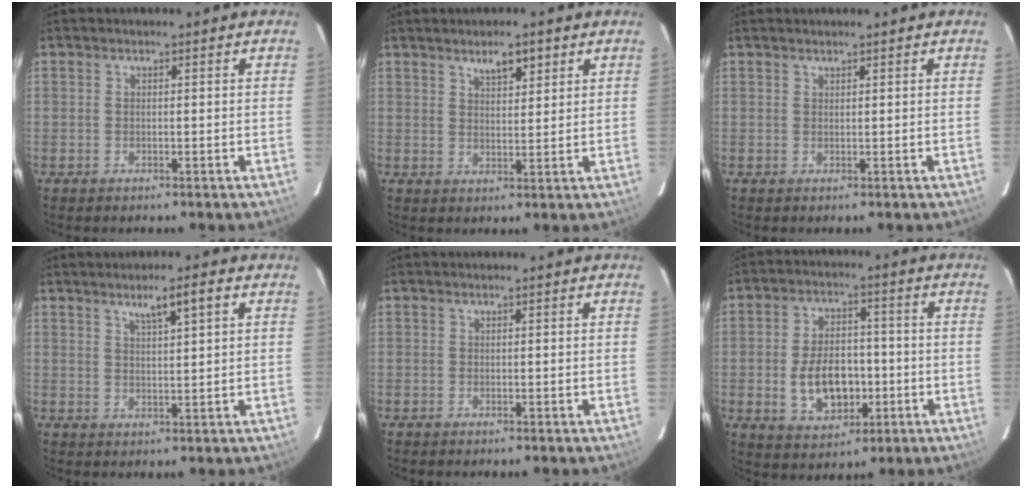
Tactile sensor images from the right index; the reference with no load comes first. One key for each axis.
{"total": 4.5, "fx": 3.0, "fy": 1.6, "fz": 3.0, "tx": -0.047, "ty": 0.005, "tz": 0.052}
{"total": 0.6, "fx": 0.6, "fy": 0.1, "fz": 0.1, "tx": -0.003, "ty": 0.002, "tz": 0.012}
{"total": 4.4, "fx": 2.3, "fy": 0.2, "fz": 3.7, "tx": -0.063, "ty": 0.004, "tz": 0.042}
{"total": 0.0}
{"total": 10.9, "fx": -2.3, "fy": 6.9, "fz": 8.1, "tx": -0.162, "ty": 0.011, "tz": -0.024}